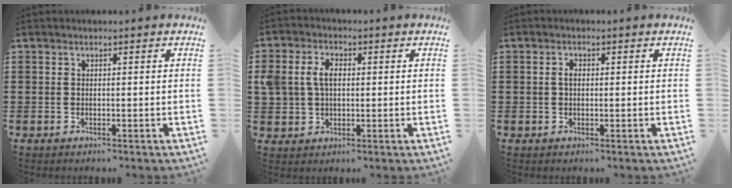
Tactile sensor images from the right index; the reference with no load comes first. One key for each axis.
{"total": 4.9, "fx": 0.8, "fy": 3.5, "fz": 3.4, "tx": -0.092, "ty": 0.008, "tz": 0.007}
{"total": 1.4, "fx": 0.1, "fy": 0.7, "fz": 1.1, "tx": -0.024, "ty": 0.005, "tz": 0.001}